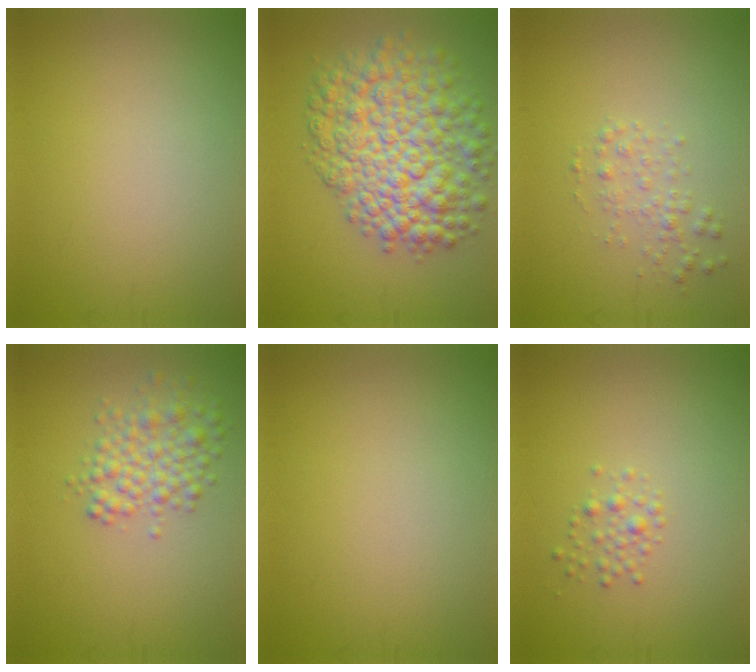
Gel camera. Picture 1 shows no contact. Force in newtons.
{"total": 9.6, "press": 9.6, "slide": 0.3}
{"total": 1.6, "press": 1.6, "slide": 0.0}
{"total": 3.7, "press": 3.7, "slide": 0.2}
{"total": 0.0}
{"total": 1.3, "press": 1.3, "slide": 0.0}